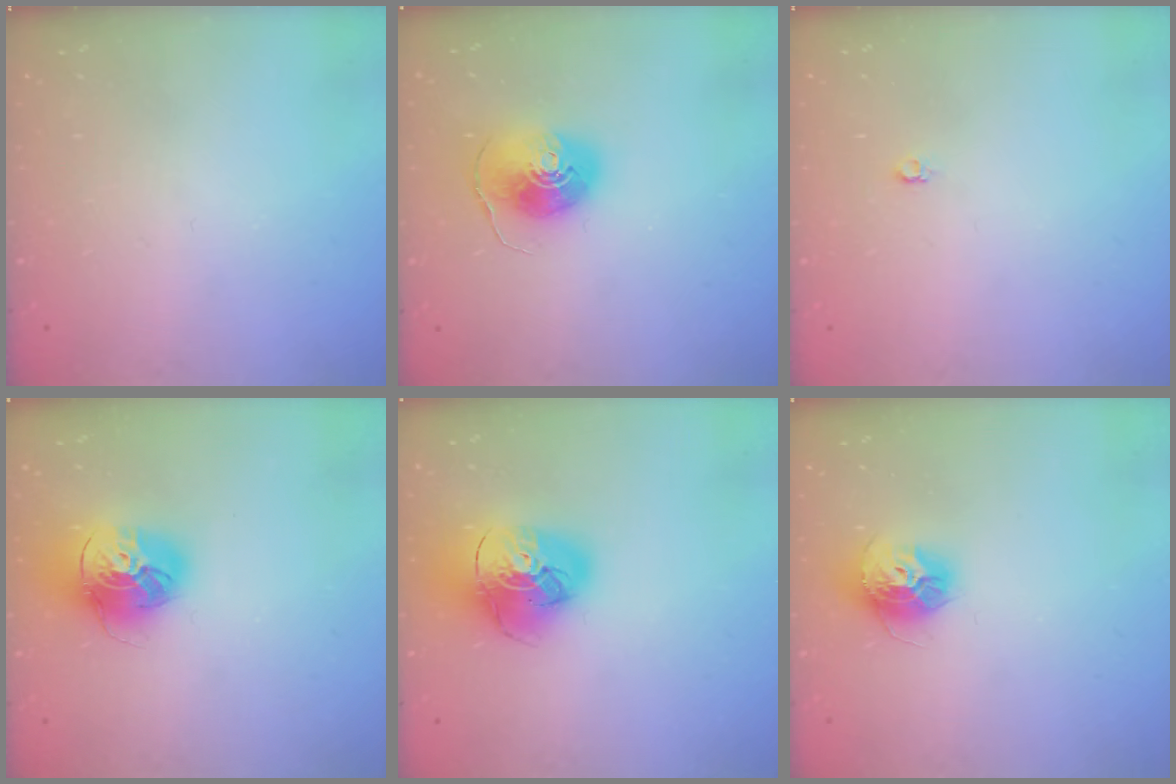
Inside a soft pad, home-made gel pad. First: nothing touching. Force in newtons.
{"total": 8.8, "press": 8.8, "slide": 0.6}
{"total": 3.5, "press": 3.4, "slide": 0.3}
{"total": 18.0, "press": 17.9, "slide": 1.7}
{"total": 15.5, "press": 15.4, "slide": 1.8}
{"total": 12.0, "press": 11.9, "slide": 1.1}